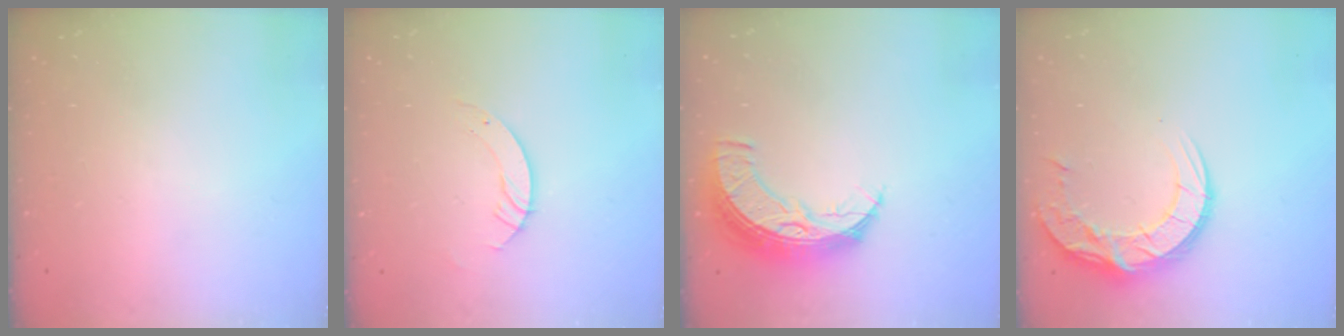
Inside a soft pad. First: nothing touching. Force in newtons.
{"total": 3.5, "press": 3.5, "slide": 0.2}
{"total": 9.9, "press": 9.9, "slide": 0.7}
{"total": 13.7, "press": 13.6, "slide": 1.1}